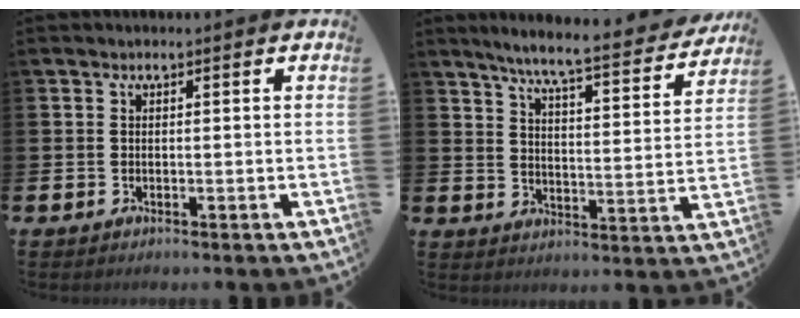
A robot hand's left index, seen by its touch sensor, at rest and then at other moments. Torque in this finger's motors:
{"motor_torque": [0.03, -0.39, 0.59, 0.18]}